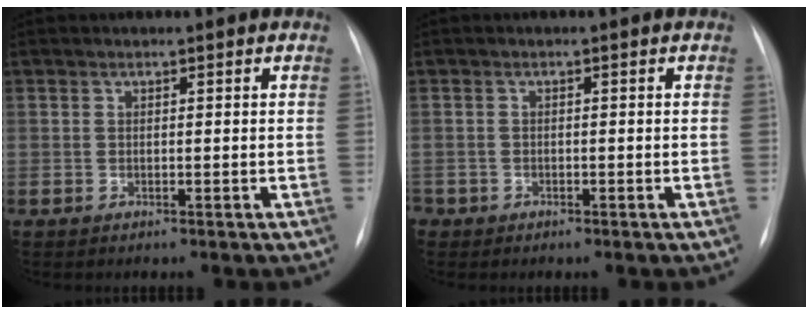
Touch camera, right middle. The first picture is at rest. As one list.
[{"total": 1.8, "force": [-1.0, 1.5, 0.2], "torque": [-0.003, 0.005, -0.021]}]